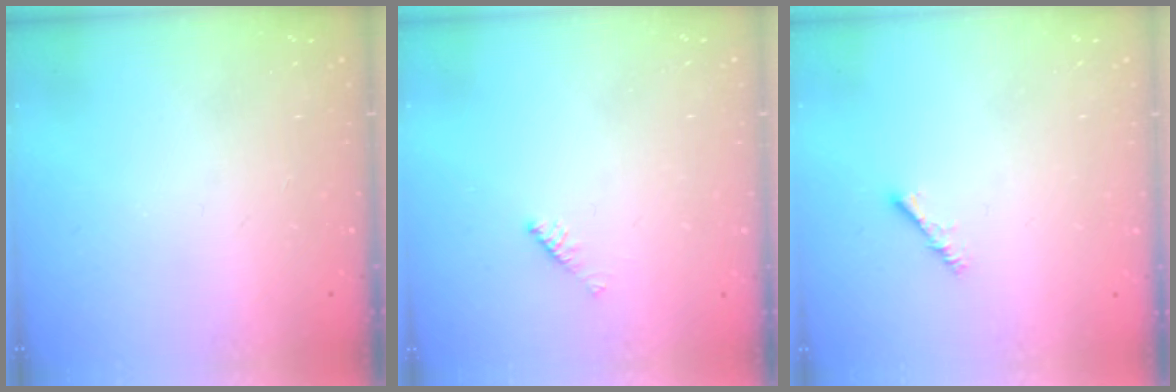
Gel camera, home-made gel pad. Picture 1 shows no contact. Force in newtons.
{"total": 4.1, "press": 4.0, "slide": 0.6}
{"total": 2.3, "press": 2.3, "slide": 0.4}